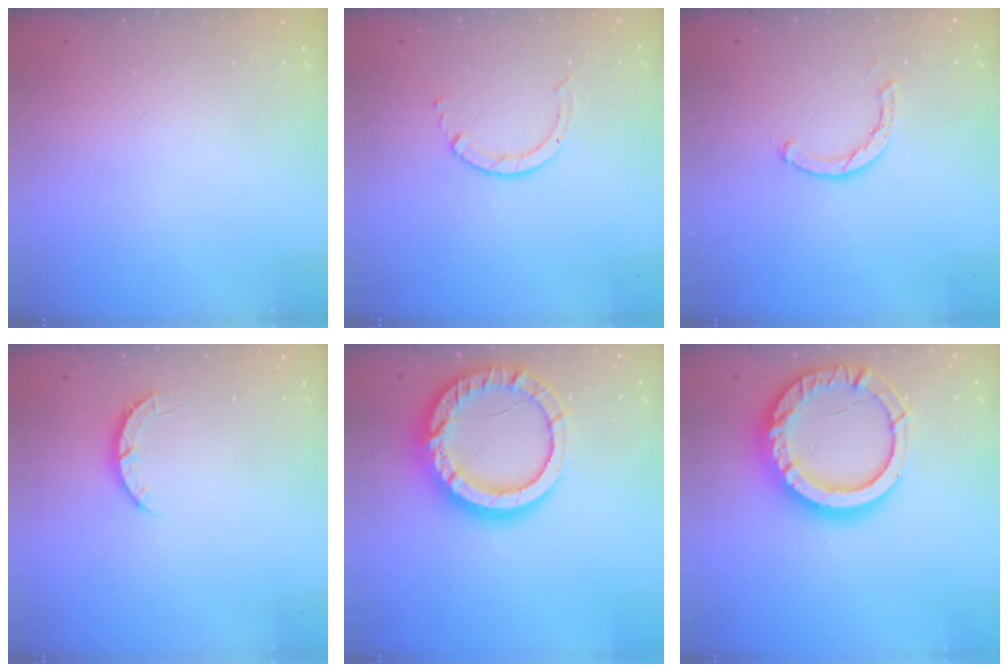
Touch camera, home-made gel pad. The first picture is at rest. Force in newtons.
{"total": 2.5, "press": 2.4, "slide": 0.3}
{"total": 2.0, "press": 2.0, "slide": 0.2}
{"total": 3.2, "press": 3.2, "slide": 0.4}
{"total": 18.3, "press": 18.2, "slide": 1.7}
{"total": 19.7, "press": 19.6, "slide": 1.7}